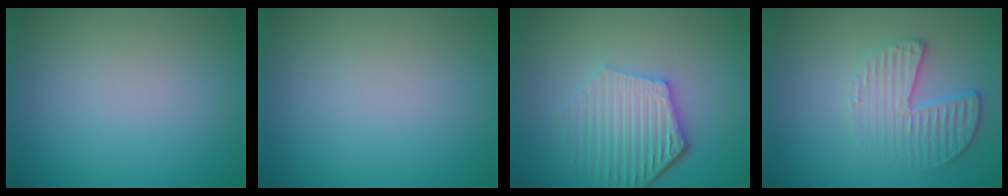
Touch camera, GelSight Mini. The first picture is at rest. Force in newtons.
{"total": 0.0}
{"total": 5.4, "press": 4.2, "slide": 3.4}
{"total": 3.3, "press": 3.0, "slide": 1.5}